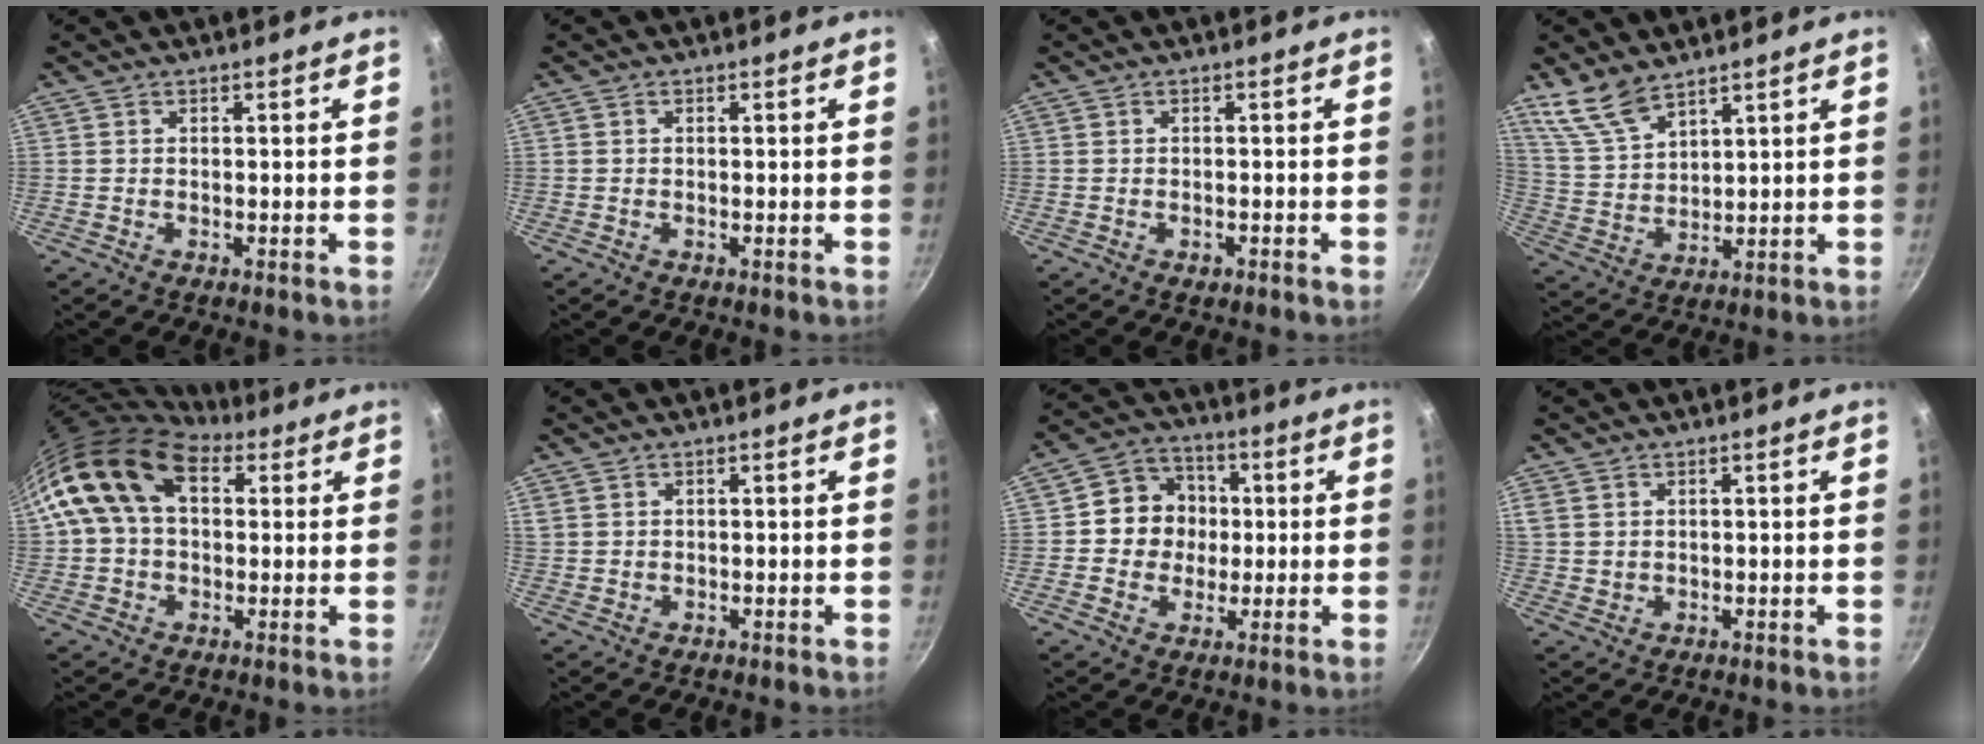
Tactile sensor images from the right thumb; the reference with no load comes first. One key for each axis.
{"total": 0.0}
{"total": 1.0, "fx": -0.7, "fy": 0.5, "fz": 0.6, "tx": -0.013, "ty": 0.003, "tz": -0.009}
{"total": 8.2, "fx": 6.6, "fy": 3.0, "fz": 3.9, "tx": -0.076, "ty": -0.029, "tz": 0.149}
{"total": 15.0, "fx": 4.8, "fy": 9.9, "fz": 10.2, "tx": -0.158, "ty": 0.017, "tz": 0.069}
{"total": 1.0, "fx": 0.6, "fy": 0.8, "fz": 0.3, "tx": -0.003, "ty": 0.003, "tz": 0.012}
{"total": 9.8, "fx": 0.5, "fy": 9.0, "fz": 3.7, "tx": -0.015, "ty": 0.015, "tz": -0.007}
{"total": 3.0, "fx": 1.5, "fy": 2.3, "fz": 1.4, "tx": -0.019, "ty": -0.002, "tz": 0.033}